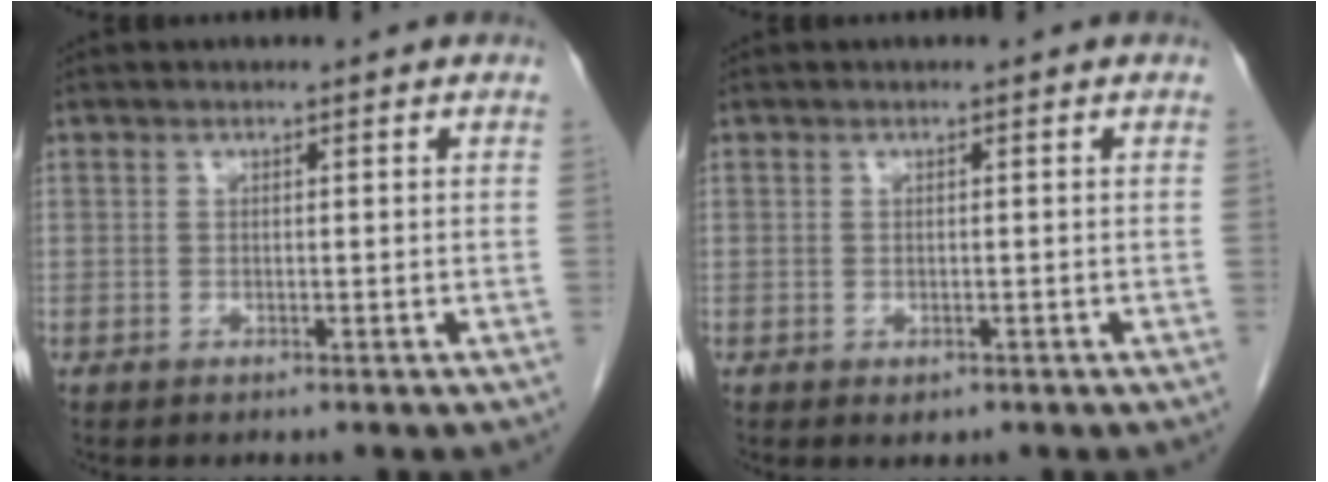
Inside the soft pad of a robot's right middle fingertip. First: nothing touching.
{"total": 0.8, "force": [-0.4, 0.6, 0.5], "torque": [-0.004, 0.000, -0.001]}